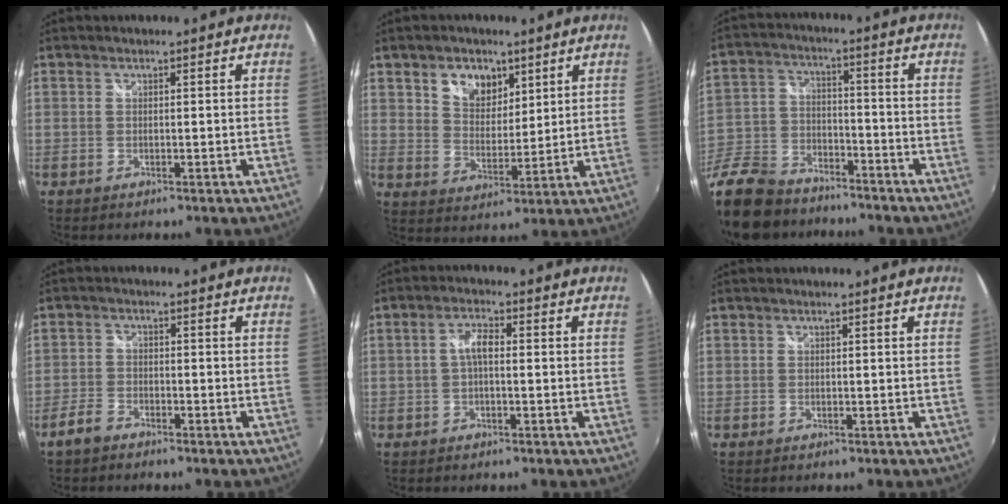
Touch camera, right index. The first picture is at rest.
{"total": 7.8, "force": [4.2, 5.4, 3.7], "torque": [-0.056, 0.009, 0.076]}
{"total": 21.4, "force": [-15.9, 10.6, 9.6], "torque": [-0.245, -0.009, -0.278]}
{"total": 3.7, "force": [-3.0, 1.6, 1.6], "torque": [-0.048, 0.001, -0.061]}
{"total": 3.1, "force": [-0.3, 1.2, 2.9], "torque": [-0.057, 0.010, -0.006]}
{"total": 0.0}